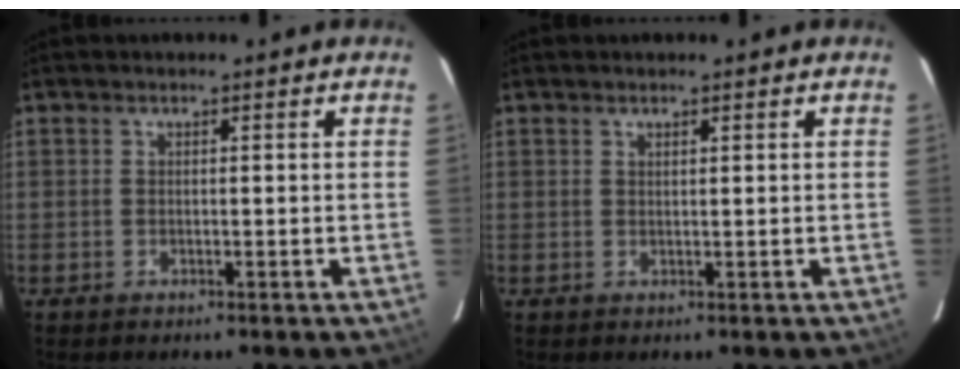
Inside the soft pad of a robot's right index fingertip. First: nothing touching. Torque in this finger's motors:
{"motor_torque": [-0.12, 0.06, -0.01, 0.00]}